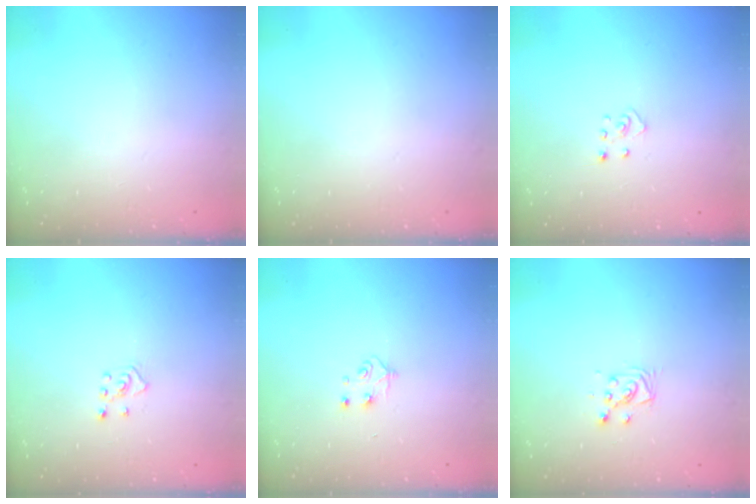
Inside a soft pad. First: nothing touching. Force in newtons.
{"total": 0.0}
{"total": 2.6, "press": 2.6, "slide": 0.3}
{"total": 4.0, "press": 4.0, "slide": 0.5}
{"total": 5.5, "press": 5.5, "slide": 0.6}
{"total": 4.8, "press": 4.8, "slide": 0.5}